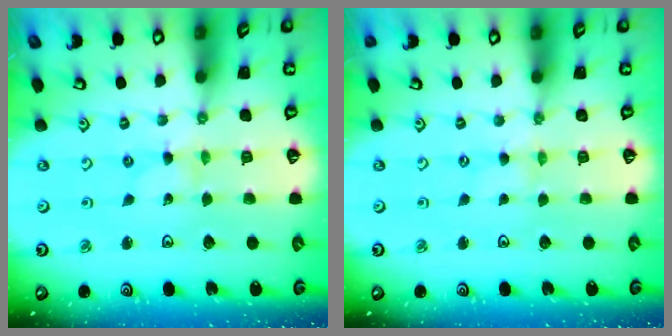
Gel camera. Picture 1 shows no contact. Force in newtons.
{"total": 0.0}